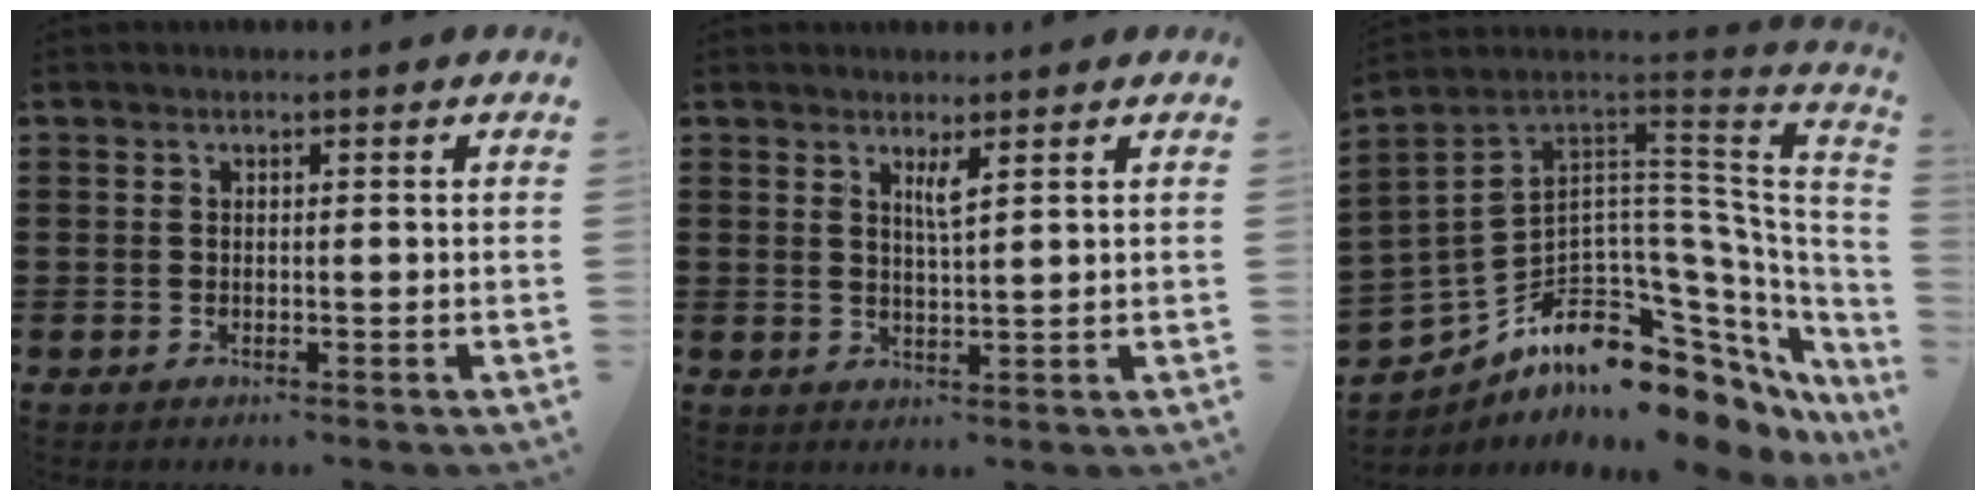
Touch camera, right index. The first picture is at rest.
{"total": 2.2, "force": [1.4, 0.0, 1.7], "torque": [-0.029, -0.005, 0.022]}
{"total": 10.8, "force": [-7.2, 5.0, 6.2], "torque": [-0.142, -0.015, -0.138]}